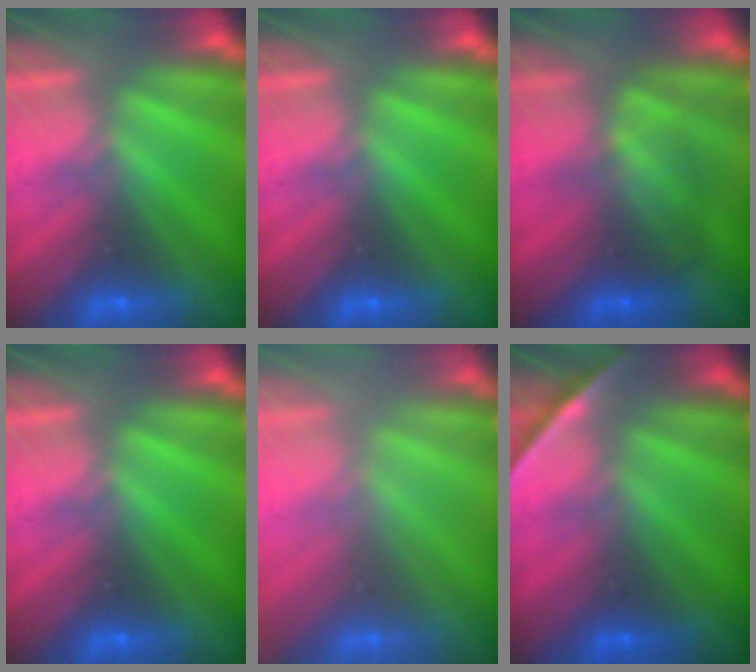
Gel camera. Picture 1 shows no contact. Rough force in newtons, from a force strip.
{"total": 0.0}
{"total": 2.1}
{"total": 0.0}
{"total": 2.4}
{"total": 1.9}